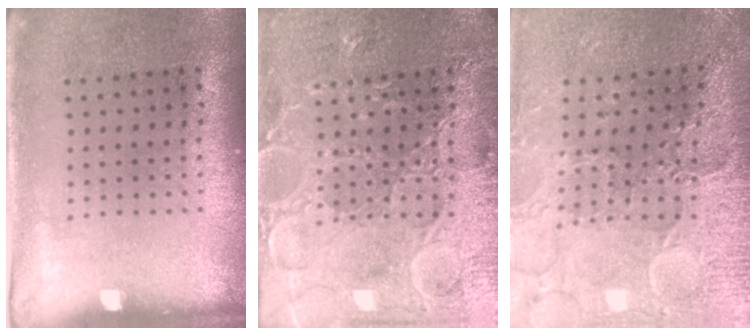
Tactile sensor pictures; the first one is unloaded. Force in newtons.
{"total": 6.2, "press": 6.1, "slide": 0.7}
{"total": 3.2, "press": 3.2, "slide": 0.3}